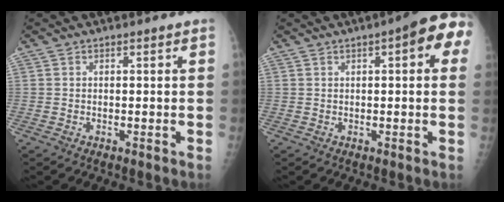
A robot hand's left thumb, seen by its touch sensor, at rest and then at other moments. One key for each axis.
{"total": 8.7, "fx": 2.9, "fy": 2.7, "fz": 7.8, "tx": -0.078, "ty": 0.012, "tz": 0.024}